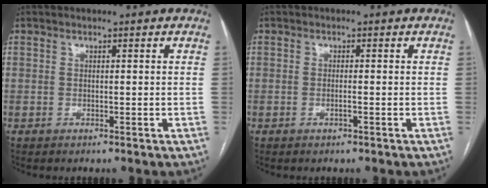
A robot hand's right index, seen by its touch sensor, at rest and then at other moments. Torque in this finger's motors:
{"motor_torque": [-0.16, 0.04, -0.03, -0.01]}